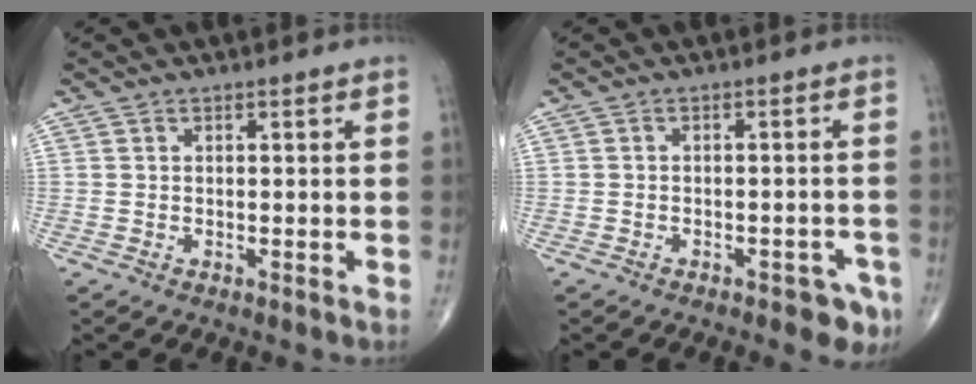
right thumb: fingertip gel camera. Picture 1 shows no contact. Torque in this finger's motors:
{"motor_torque": [0.83, 0.61, -0.09, -0.15, 0.08]}